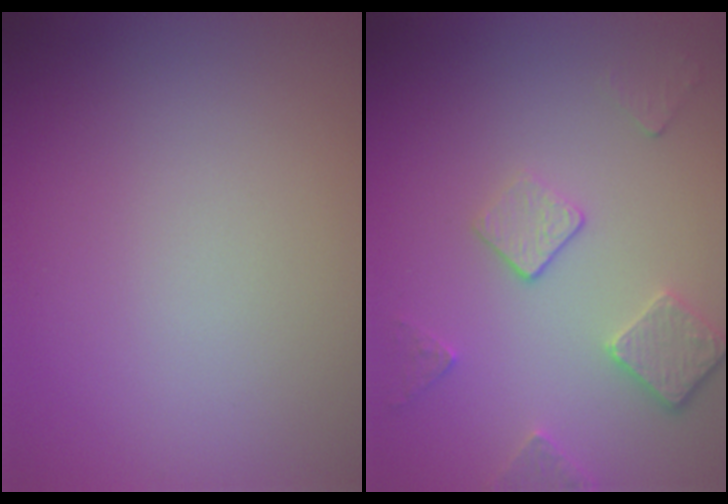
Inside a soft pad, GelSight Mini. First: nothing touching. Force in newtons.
{"total": 3.5, "press": 2.8, "slide": 2.0}